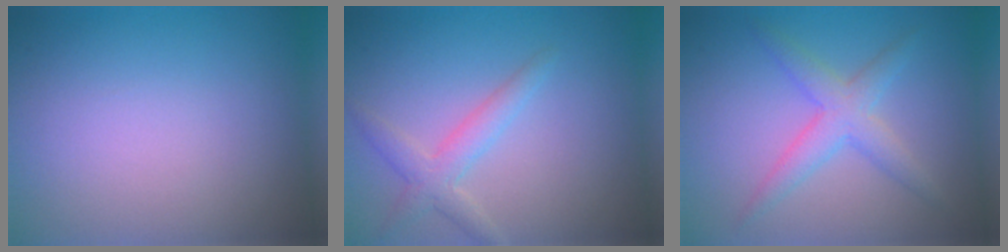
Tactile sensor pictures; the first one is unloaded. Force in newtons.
{"total": 2.5, "press": 2.5, "slide": 0.2}
{"total": 2.3, "press": 2.3, "slide": 0.1}